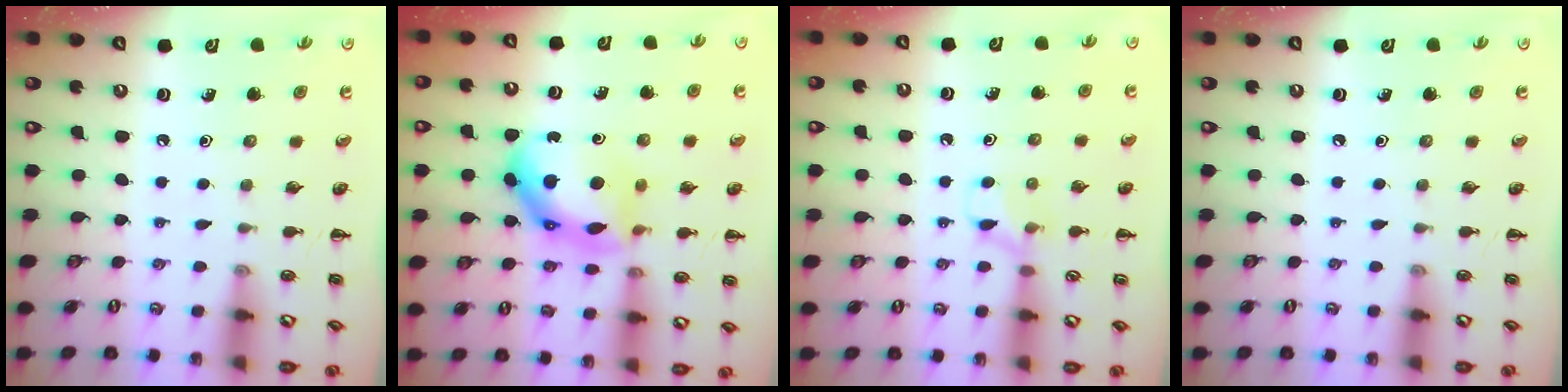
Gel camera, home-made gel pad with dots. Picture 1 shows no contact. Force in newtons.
{"total": 14.1, "press": 14.1, "slide": 0.8}
{"total": 7.8, "press": 7.5, "slide": 2.2}
{"total": 0.0}